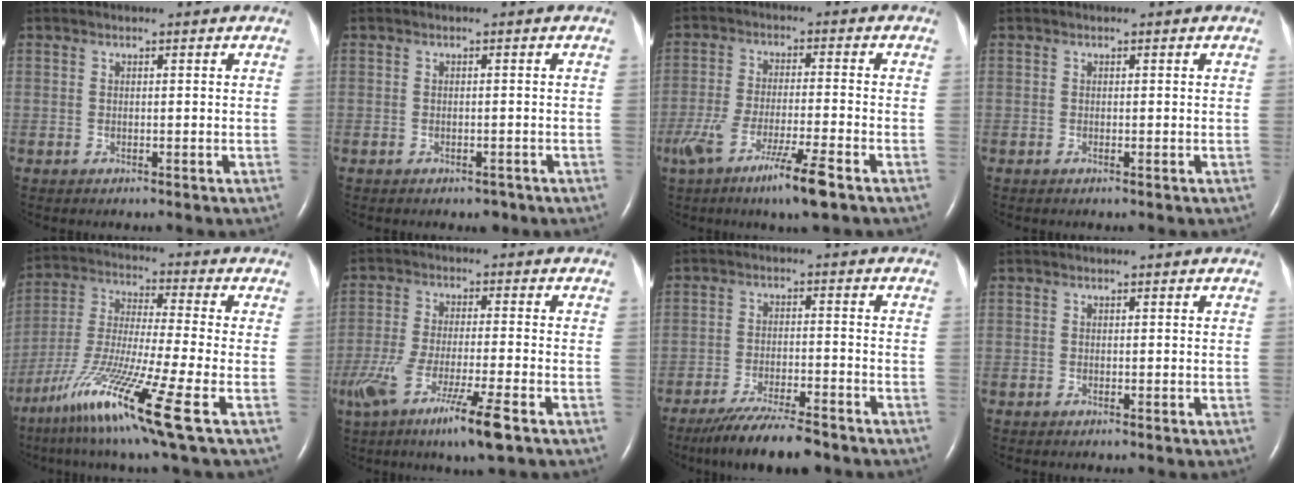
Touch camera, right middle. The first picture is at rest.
{"total": 1.6, "force": [-1.0, 1.0, 0.7], "torque": [-0.009, 0.002, -0.009]}
{"total": 9.8, "force": [-5.9, 0.1, 7.8], "torque": [-0.154, -0.024, -0.104]}
{"total": 0.0}
{"total": 17.4, "force": [-8.7, -0.3, 15.0], "torque": [-0.313, -0.045, -0.165]}
{"total": 11.8, "force": [-6.6, 0.4, 9.8], "torque": [-0.193, -0.036, -0.116]}
{"total": 10.3, "force": [-8.6, 1.1, 5.5], "torque": [-0.091, -0.026, -0.141]}
{"total": 0.0}